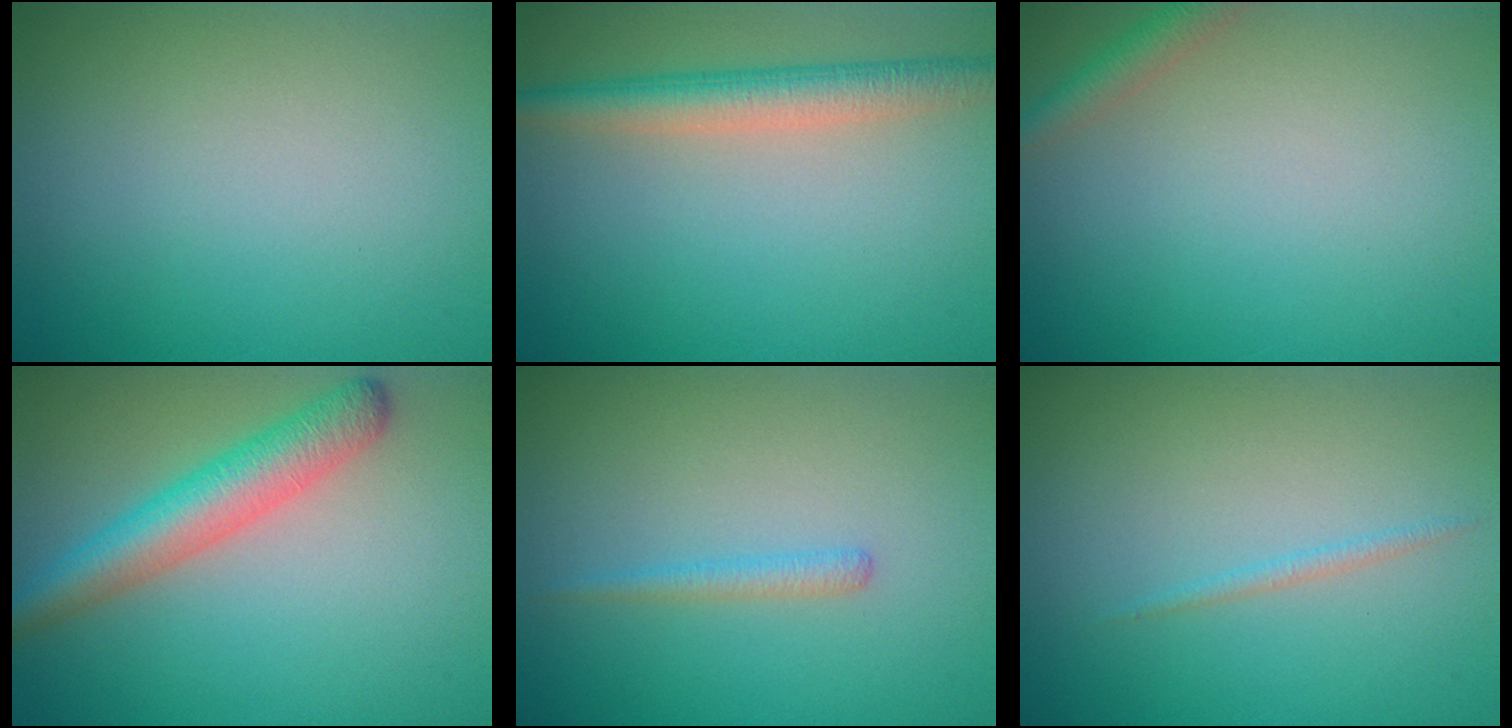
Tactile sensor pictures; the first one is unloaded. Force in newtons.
{"total": 4.0, "press": 4.0, "slide": 0.1}
{"total": 1.9, "press": 1.9, "slide": 0.1}
{"total": 4.9, "press": 4.9, "slide": 0.1}
{"total": 1.1, "press": 1.1, "slide": 0.1}
{"total": 0.8, "press": 0.8, "slide": 0.1}